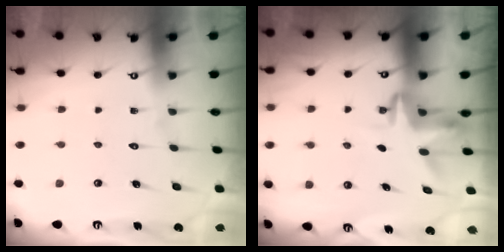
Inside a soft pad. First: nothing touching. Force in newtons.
{"total": 3.5, "press": 3.5, "slide": 0.2}